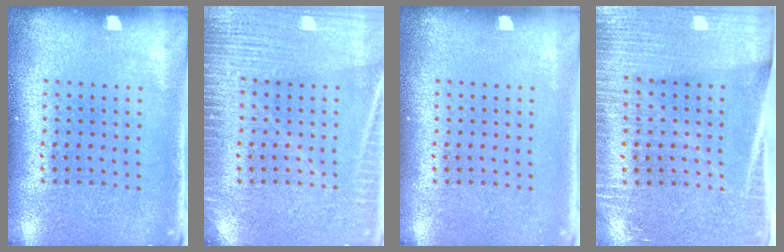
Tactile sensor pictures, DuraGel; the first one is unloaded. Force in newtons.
{"total": 4.4, "press": 4.4, "slide": 0.6}
{"total": 0.0}
{"total": 3.4, "press": 3.1, "slide": 1.4}